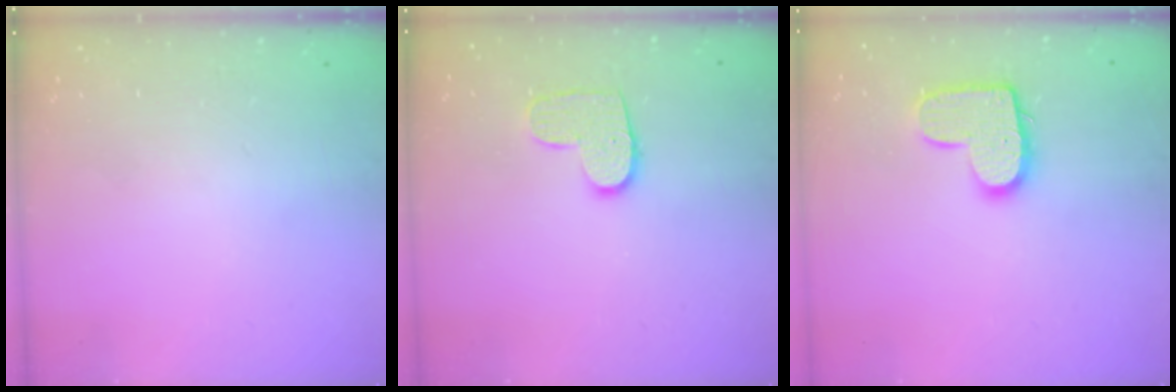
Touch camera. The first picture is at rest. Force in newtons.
{"total": 8.7, "press": 8.7, "slide": 0.4}
{"total": 12.0, "press": 11.9, "slide": 0.6}